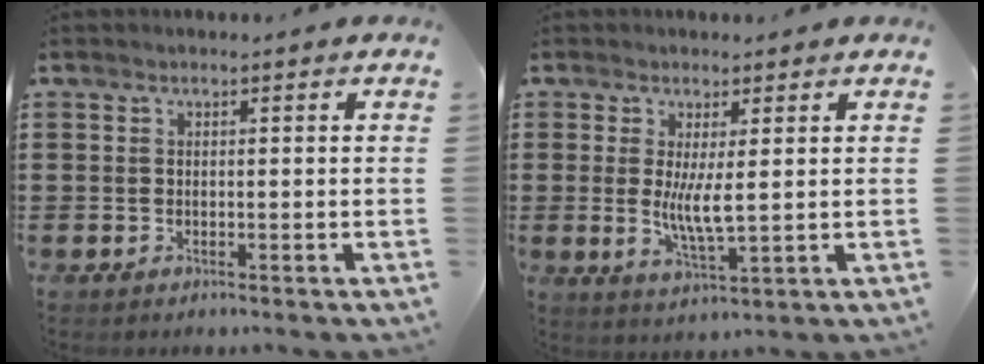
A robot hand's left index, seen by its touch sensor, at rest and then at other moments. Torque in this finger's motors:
{"motor_torque": [1.13, -0.08, 0.22, 0.16]}